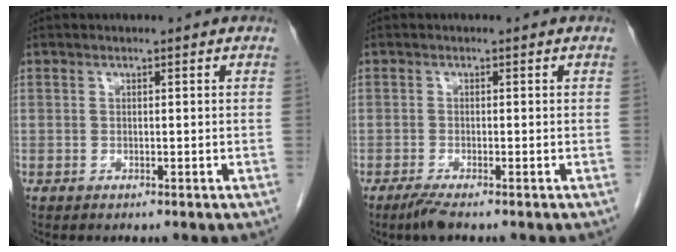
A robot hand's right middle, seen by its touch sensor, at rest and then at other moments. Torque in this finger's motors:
{"motor_torque": [0.69, -0.24, 0.01, 0.01]}